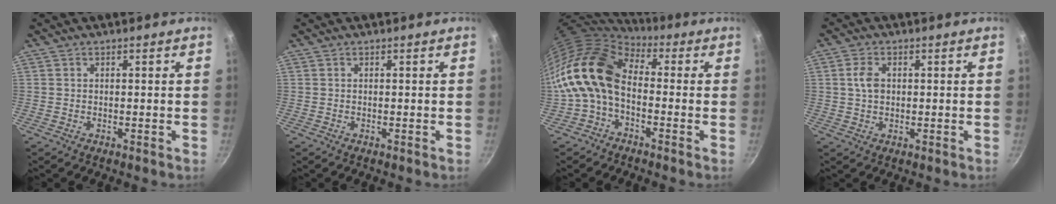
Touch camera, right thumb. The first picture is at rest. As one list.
[{"total": 0.0}, {"total": 13.2, "force": [-1.4, 8.9, 9.7], "torque": [-0.167, 0.033, -0.043]}, {"total": 3.8, "force": [0.6, 2.6, 2.7], "torque": [-0.047, 0.004, 0.009]}]